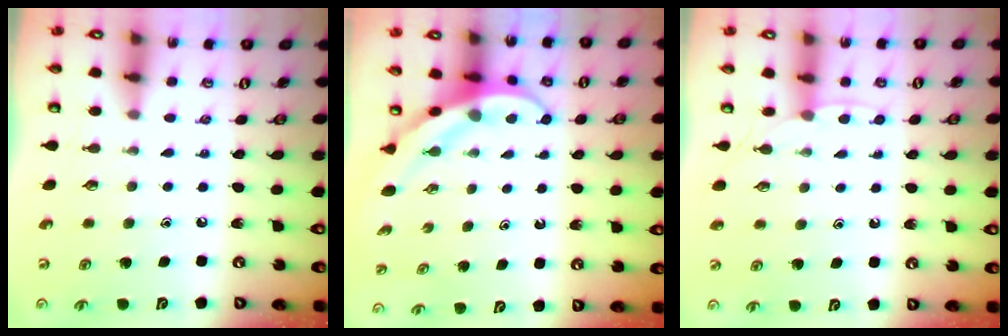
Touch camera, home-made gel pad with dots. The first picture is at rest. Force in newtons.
{"total": 4.0, "press": 4.0, "slide": 0.4}
{"total": 4.8, "press": 4.7, "slide": 0.5}